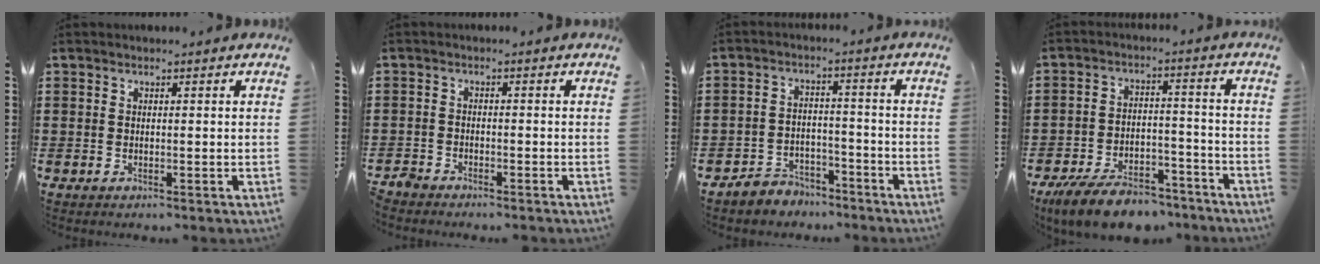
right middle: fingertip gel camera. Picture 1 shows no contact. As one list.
[{"total": 2.1, "force": [-2.1, 0.2, 0.0], "torque": [-0.019, -0.003, -0.050]}, {"total": 4.3, "force": [-4.1, 1.2, -0.2], "torque": [-0.005, 0.006, -0.086]}, {"total": 9.1, "force": [-7.9, 2.5, 3.6], "torque": [-0.062, 0.023, -0.148]}]